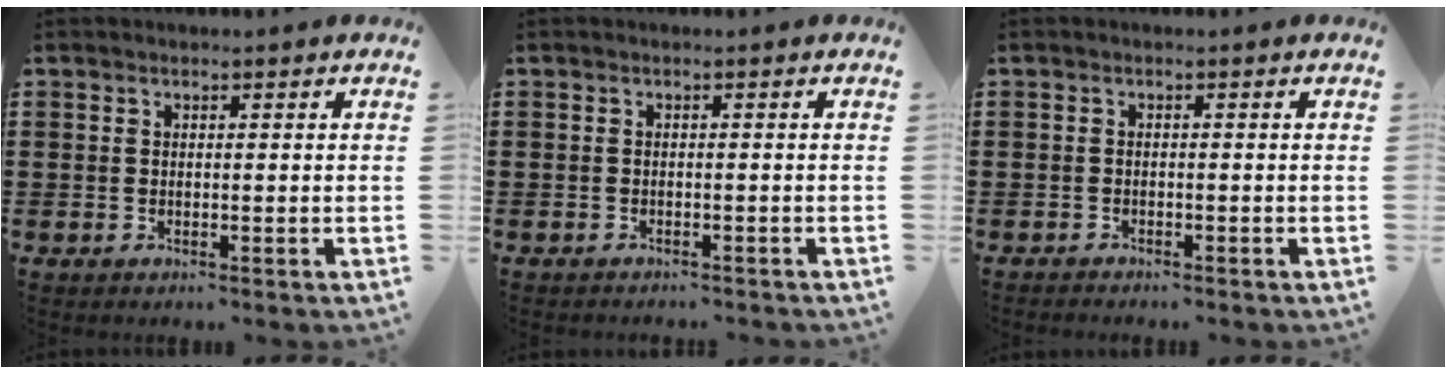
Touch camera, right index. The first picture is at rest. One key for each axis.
{"total": 0.8, "fx": -0.8, "fy": 0.0, "fz": 0.1, "tx": -0.004, "ty": -0.002, "tz": -0.016}
{"total": 0.9, "fx": -0.9, "fy": 0.1, "fz": 0.0, "tx": -0.001, "ty": 0.000, "tz": -0.020}